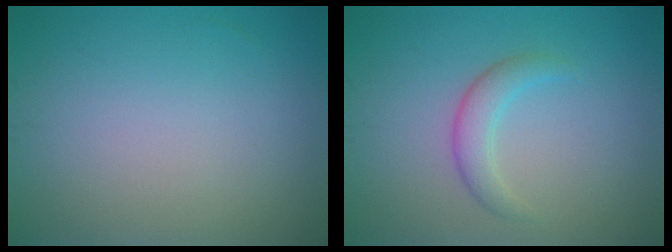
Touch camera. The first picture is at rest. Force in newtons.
{"total": 2.2, "press": 2.2, "slide": 0.2}